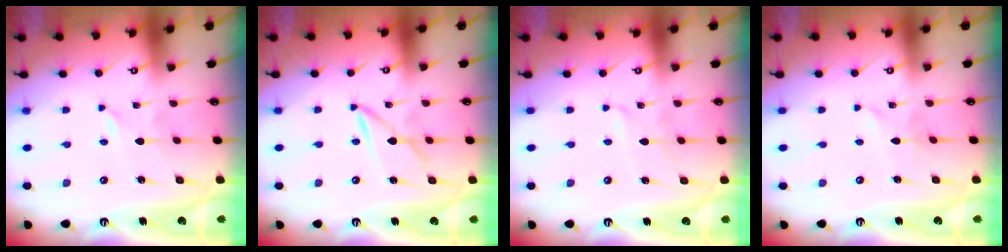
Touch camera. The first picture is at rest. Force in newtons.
{"total": 2.9, "press": 2.9, "slide": 0.3}
{"total": 2.6, "press": 2.6, "slide": 0.3}
{"total": 1.6, "press": 1.6, "slide": 0.2}